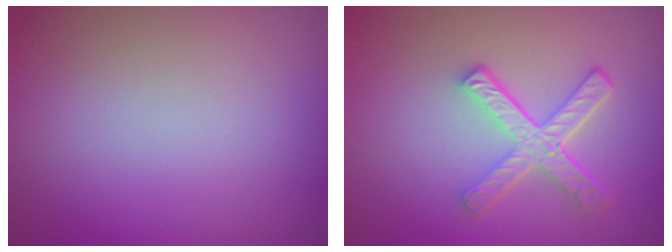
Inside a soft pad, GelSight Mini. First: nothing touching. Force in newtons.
{"total": 4.5, "press": 3.3, "slide": 3.1}